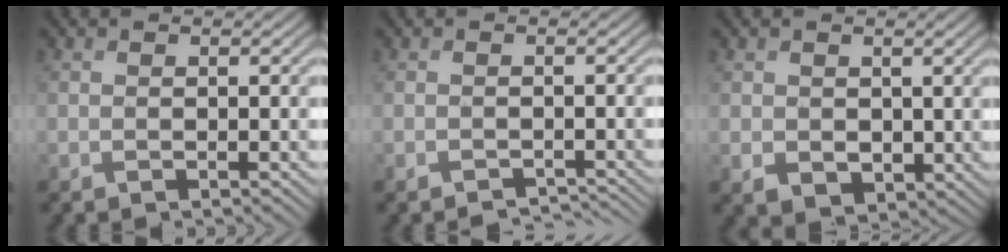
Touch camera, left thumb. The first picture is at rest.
{"total": 2.1, "force": [-2.0, 0.4, 0.5], "torque": [-0.004, -0.003, -0.033]}
{"total": 3.0, "force": [0.5, 2.6, 1.4], "torque": [-0.050, -0.012, 0.011]}